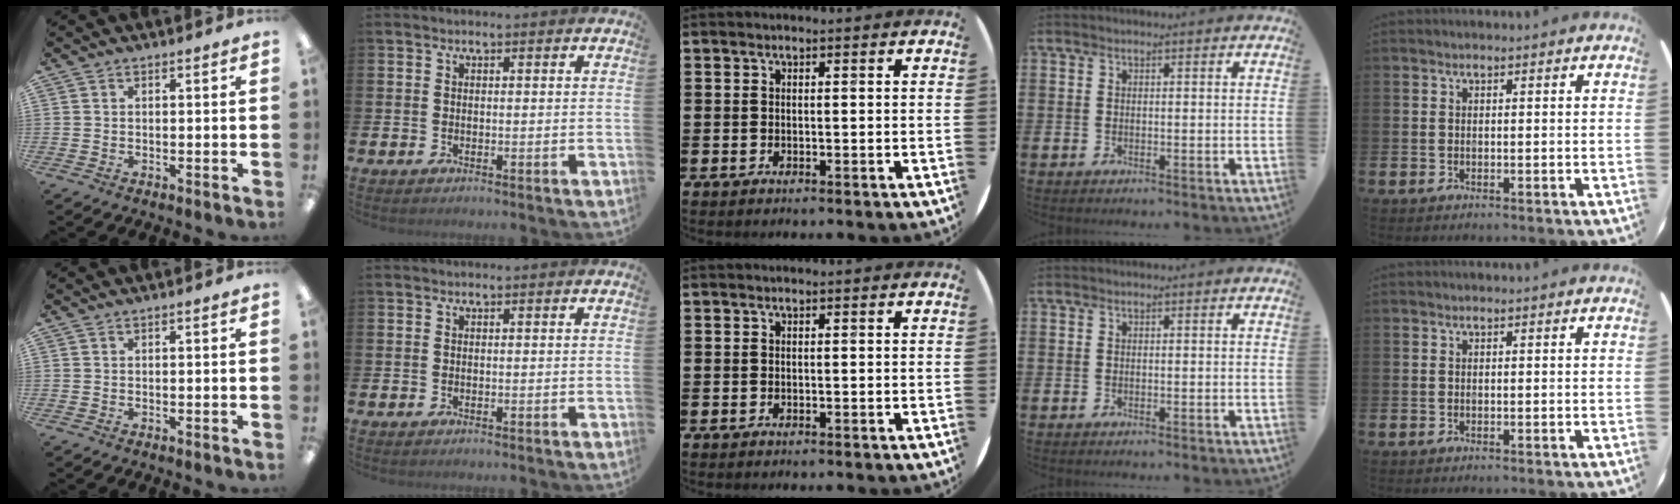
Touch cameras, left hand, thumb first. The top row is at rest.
{}